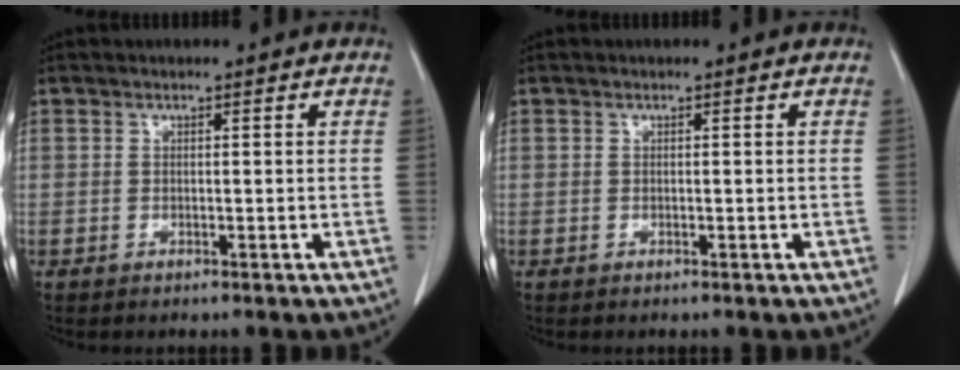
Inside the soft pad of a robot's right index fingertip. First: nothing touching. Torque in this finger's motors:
{"motor_torque": [0.03, 0.00, 0.02, 0.00]}